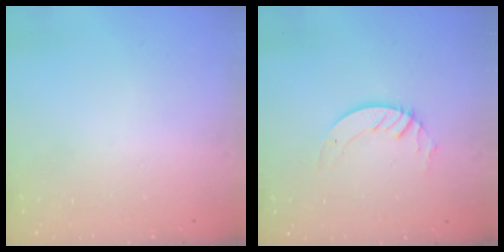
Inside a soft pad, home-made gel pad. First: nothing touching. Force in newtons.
{"total": 3.4, "press": 3.4, "slide": 0.3}